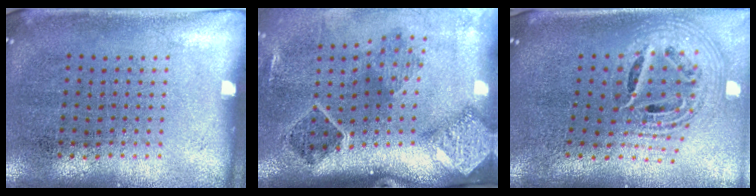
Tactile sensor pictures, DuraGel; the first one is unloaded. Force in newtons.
{"total": 2.9, "press": 1.9, "slide": 2.2}
{"total": 2.2, "press": 1.6, "slide": 1.5}